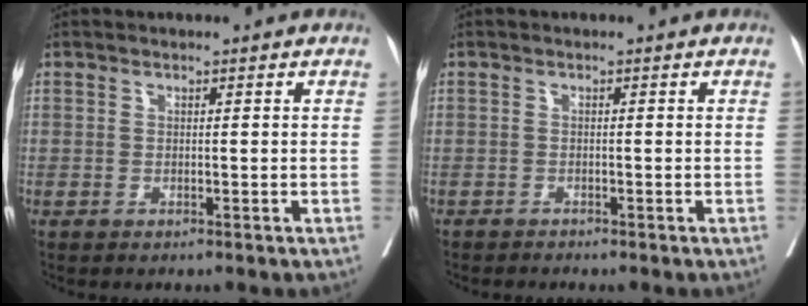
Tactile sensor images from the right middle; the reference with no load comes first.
{"total": 0.9, "force": [-0.9, 0.1, 0.0], "torque": [-0.004, -0.002, -0.016]}